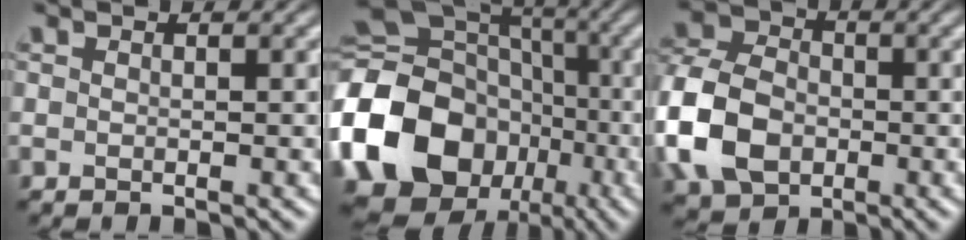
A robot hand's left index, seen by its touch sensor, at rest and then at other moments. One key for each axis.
{"total": 21.8, "fx": -6.1, "fy": 18.3, "fz": 10.2, "tx": -0.214, "ty": -0.026, "tz": -0.124}
{"total": 8.9, "fx": -2.2, "fy": 6.6, "fz": 5.4, "tx": -0.124, "ty": 0.003, "tz": -0.059}